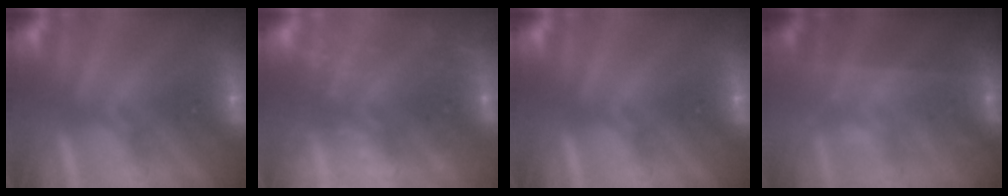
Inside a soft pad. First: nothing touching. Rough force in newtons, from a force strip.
{"total": 6.7}
{"total": 0.0}
{"total": 1.7}